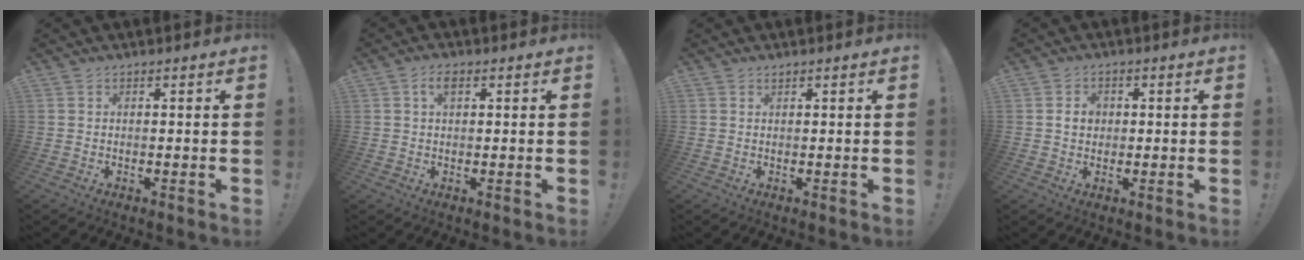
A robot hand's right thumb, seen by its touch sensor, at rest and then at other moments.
{"total": 3.3, "force": [1.4, 1.7, 2.5], "torque": [-0.042, 0.002, 0.020]}
{"total": 0.7, "force": [0.6, 0.1, 0.2], "torque": [0.003, -0.003, 0.011]}
{"total": 3.8, "force": [0.3, 3.2, 2.1], "torque": [-0.024, 0.001, 0.002]}